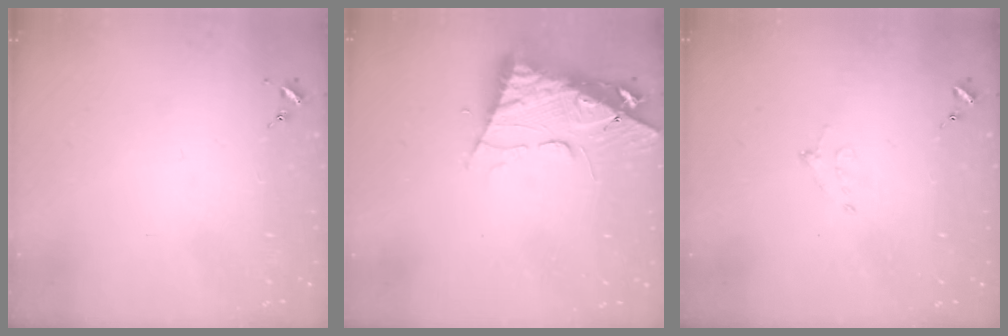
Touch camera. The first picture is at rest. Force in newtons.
{"total": 11.3, "press": 11.3, "slide": 1.3}
{"total": 4.9, "press": 4.8, "slide": 0.7}